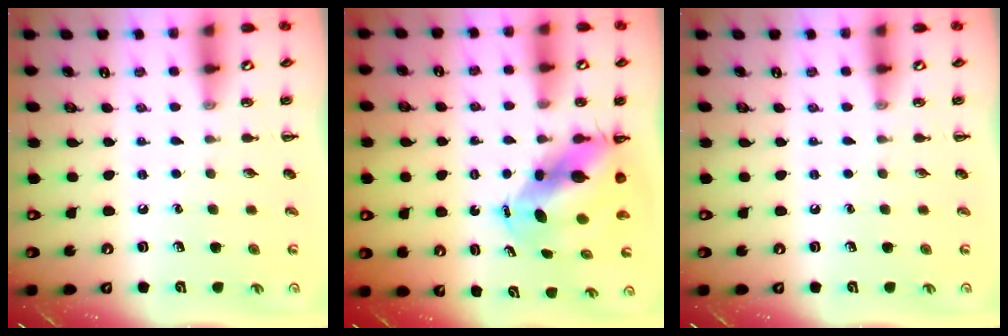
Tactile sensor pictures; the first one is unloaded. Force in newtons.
{"total": 8.4, "press": 8.1, "slide": 2.3}
{"total": 0.0}